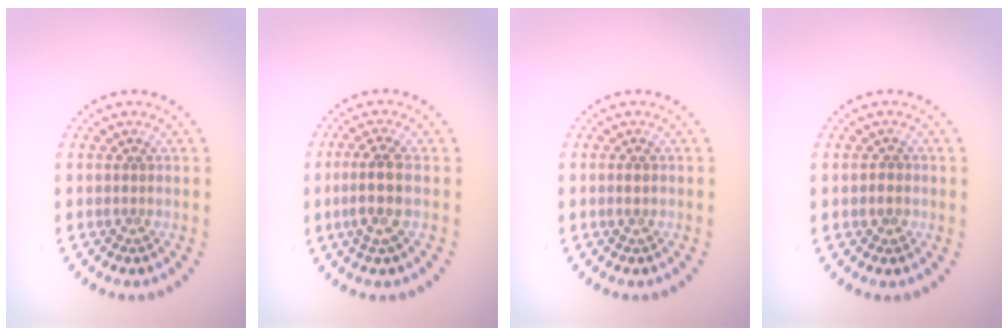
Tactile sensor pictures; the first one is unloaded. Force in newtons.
{"total": 3.0, "press": 2.5, "slide": 1.6}
{"total": 1.1, "press": 1.1, "slide": 0.1}
{"total": 0.7, "press": 0.6, "slide": 0.3}